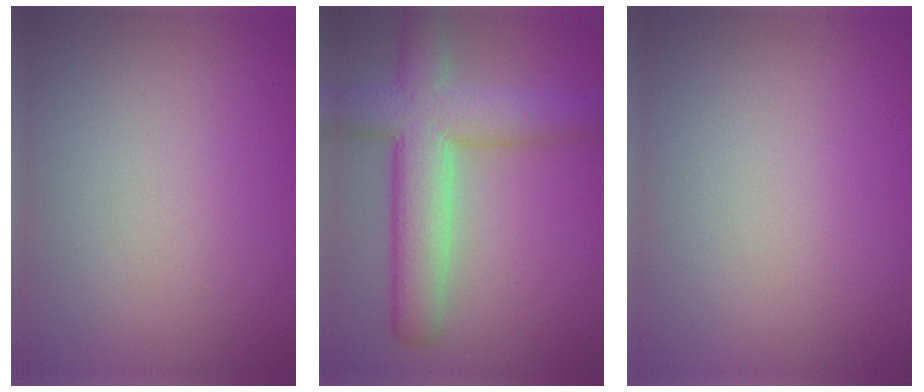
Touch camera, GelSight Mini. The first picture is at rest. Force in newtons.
{"total": 8.2, "press": 8.2, "slide": 0.4}
{"total": 0.0}